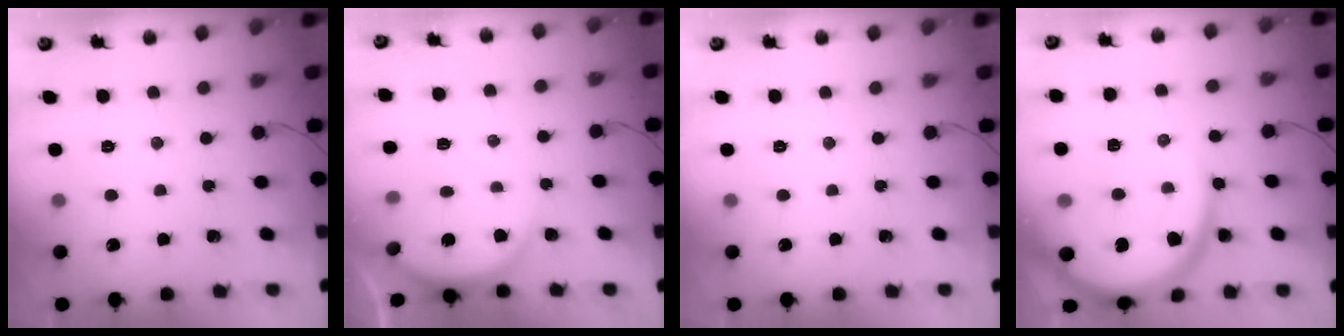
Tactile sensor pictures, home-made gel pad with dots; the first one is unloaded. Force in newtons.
{"total": 4.4, "press": 4.4, "slide": 0.5}
{"total": 0.0}
{"total": 15.9, "press": 15.8, "slide": 1.5}